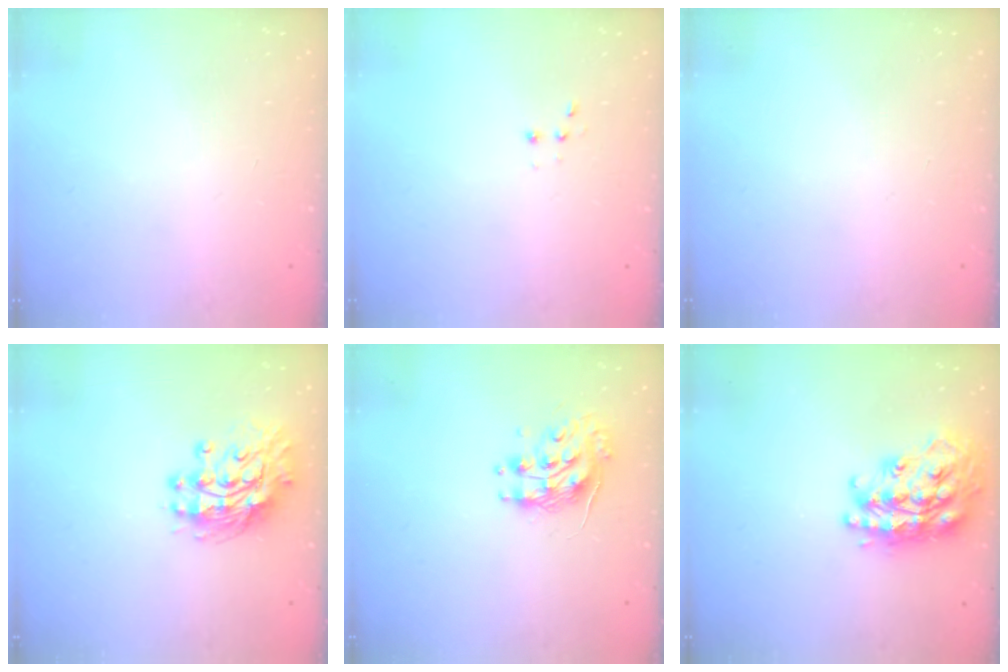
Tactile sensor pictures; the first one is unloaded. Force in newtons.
{"total": 2.8, "press": 2.7, "slide": 0.7}
{"total": 0.0}
{"total": 12.5, "press": 12.4, "slide": 1.0}
{"total": 9.3, "press": 9.3, "slide": 0.5}
{"total": 25.6, "press": 25.5, "slide": 2.2}